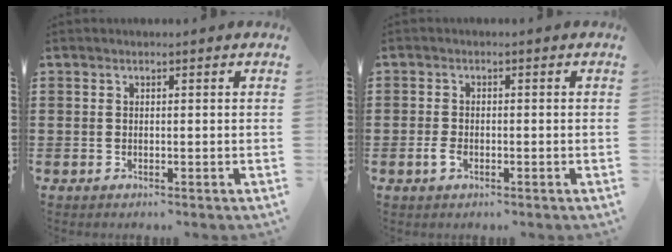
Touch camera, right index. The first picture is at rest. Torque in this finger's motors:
{"motor_torque": [1.08, 1.06, 0.15, 0.01]}